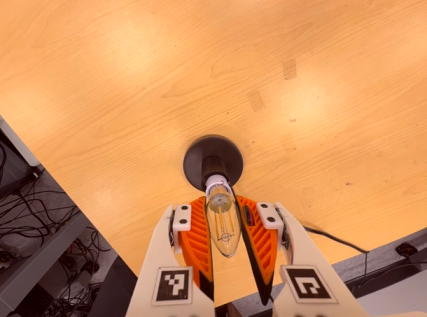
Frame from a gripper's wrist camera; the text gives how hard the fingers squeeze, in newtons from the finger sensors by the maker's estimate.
{"total": 11.7, "left": 11.2, "right": 12.1}